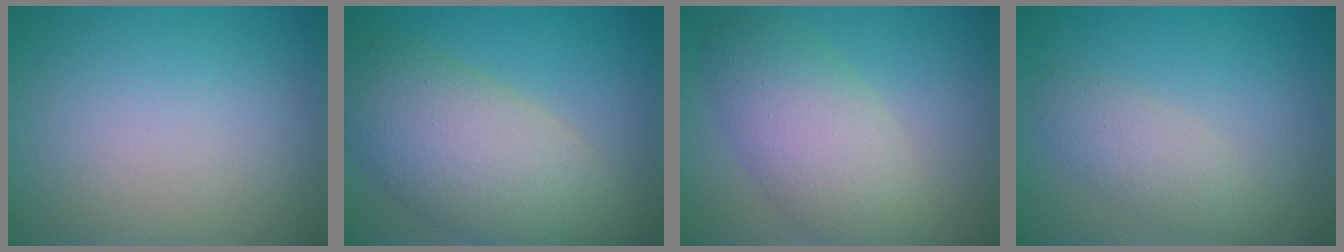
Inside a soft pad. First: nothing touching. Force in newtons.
{"total": 9.6, "press": 9.6, "slide": 0.6}
{"total": 6.5, "press": 6.5, "slide": 0.6}
{"total": 2.5, "press": 2.5, "slide": 0.1}